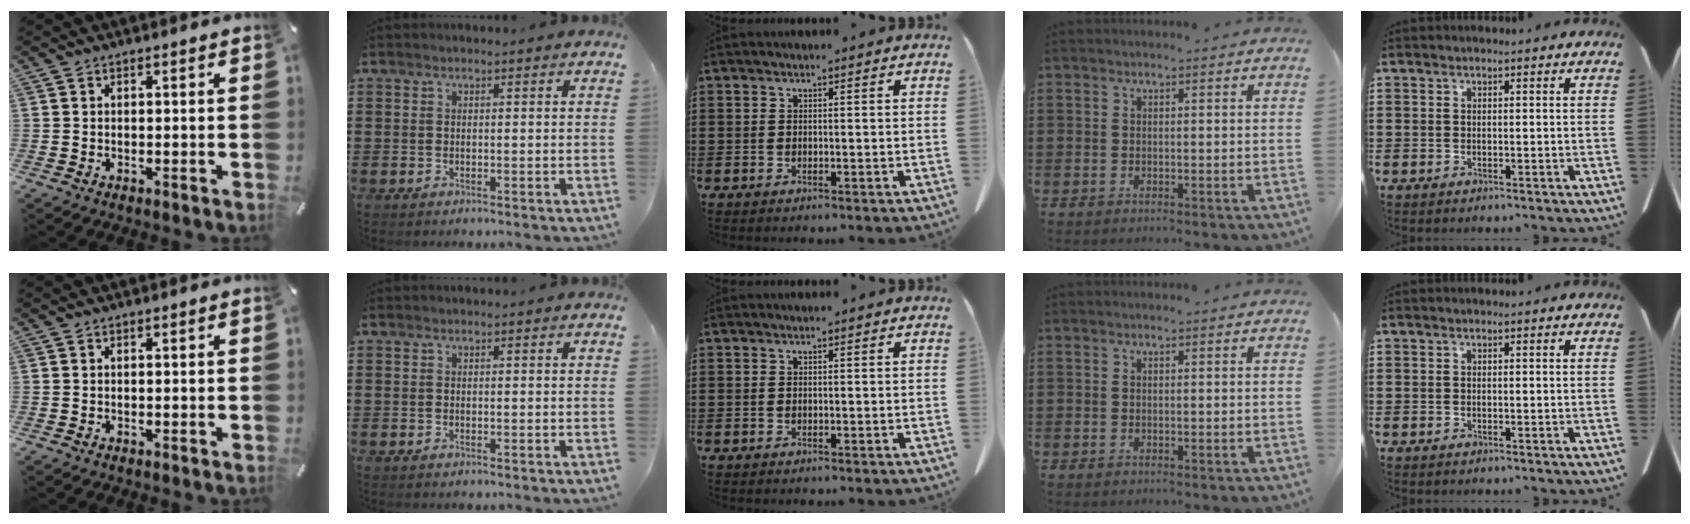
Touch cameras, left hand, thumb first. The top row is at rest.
{}